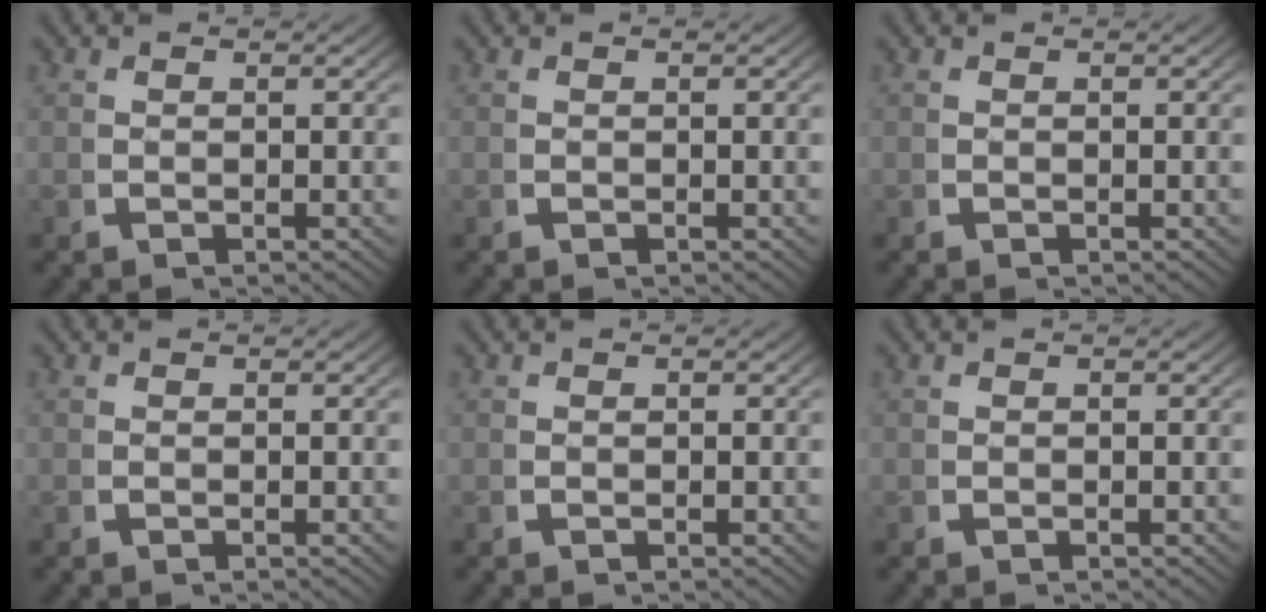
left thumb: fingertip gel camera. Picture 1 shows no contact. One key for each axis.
{"total": 0.0}
{"total": 0.0}
{"total": 0.0}
{"total": 0.0}
{"total": 0.0}